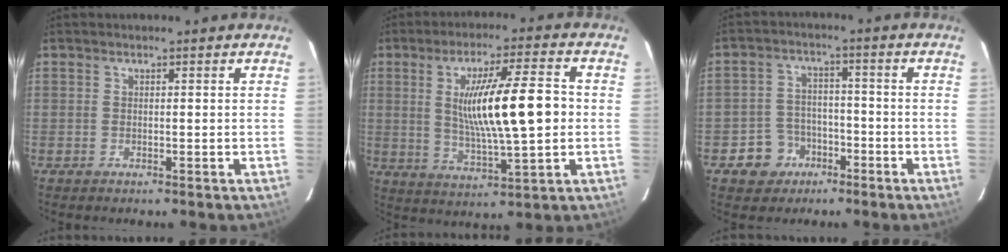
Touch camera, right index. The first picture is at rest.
{"total": 13.9, "force": [0.9, 1.4, 13.8], "torque": [-0.239, 0.003, 0.020]}
{"total": 6.2, "force": [-3.1, 5.3, 1.1], "torque": [-0.017, 0.014, -0.044]}